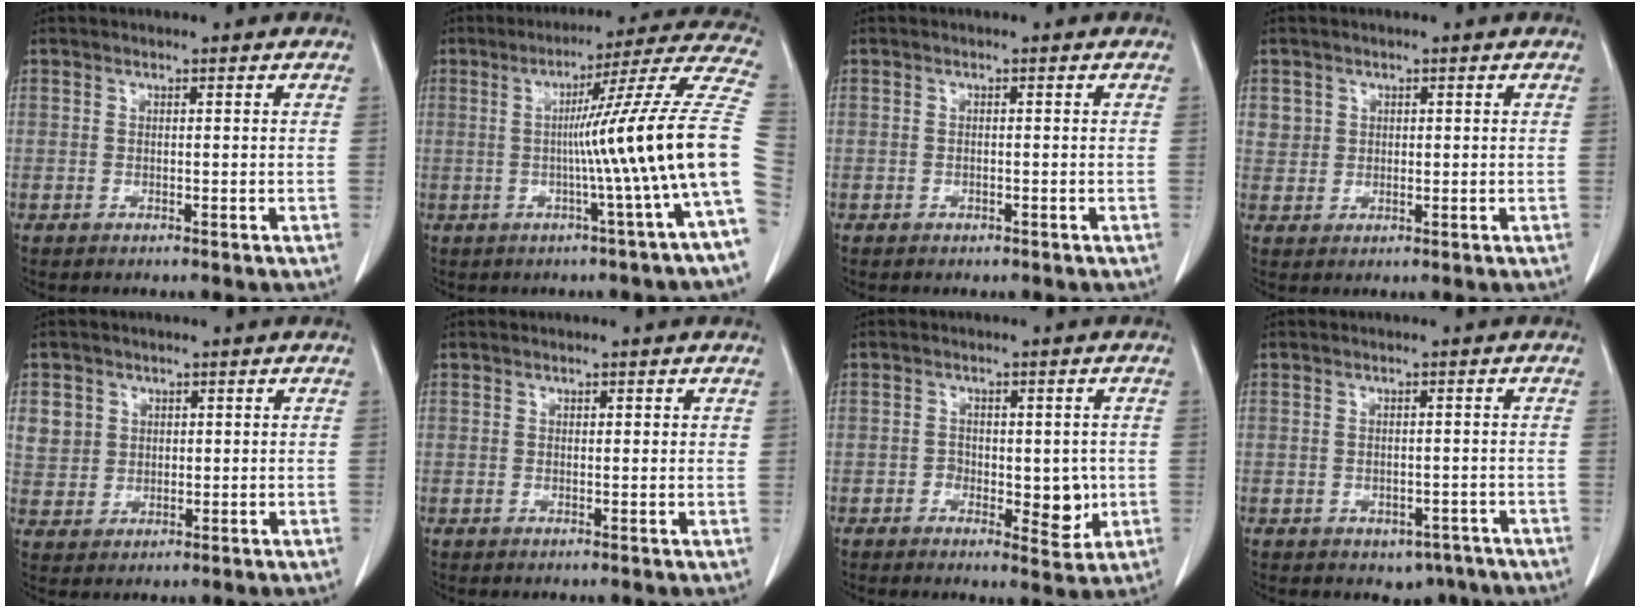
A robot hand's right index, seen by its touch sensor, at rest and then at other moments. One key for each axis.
{"total": 17.0, "fx": -2.5, "fy": -3.5, "fz": 16.5, "tx": -0.211, "ty": 0.004, "tz": -0.045}
{"total": 0.6, "fx": -0.4, "fy": 0.4, "fz": 0.1, "tx": -0.006, "ty": 0.002, "tz": -0.005}
{"total": 2.8, "fx": 1.1, "fy": 2.6, "fz": 0.4, "tx": 0.004, "ty": 0.000, "tz": 0.020}
{"total": 5.5, "fx": 1.9, "fy": 5.1, "fz": 1.1, "tx": -0.021, "ty": 0.007, "tz": 0.046}
{"total": 0.9, "fx": 0.5, "fy": 0.4, "fz": 0.6, "tx": -0.006, "ty": 0.000, "tz": 0.005}
{"total": 5.9, "fx": -1.1, "fy": 3.4, "fz": 4.7, "tx": -0.050, "ty": -0.002, "tz": -0.009}
{"total": 3.5, "fx": -2.2, "fy": 2.5, "fz": 1.2, "tx": -0.007, "ty": 0.007, "tz": -0.020}